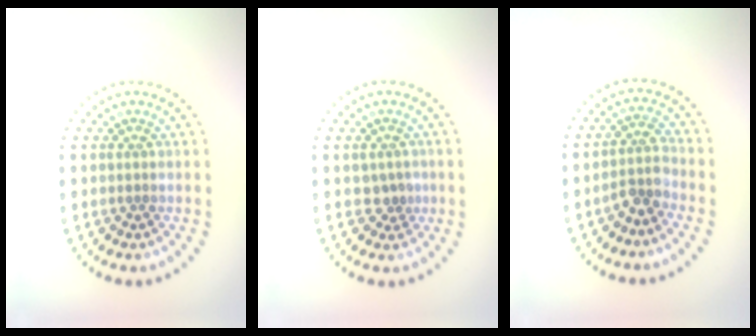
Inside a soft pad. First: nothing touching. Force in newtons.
{"total": 1.4, "press": 1.2, "slide": 0.7}
{"total": 2.5, "press": 2.0, "slide": 1.6}